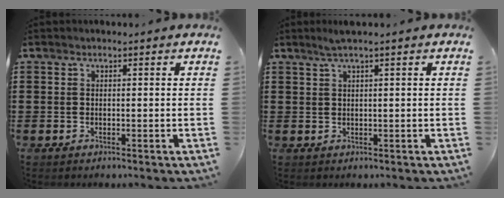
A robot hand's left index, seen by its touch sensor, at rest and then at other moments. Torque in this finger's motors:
{"motor_torque": [1.02, -1.12, 0.19, 0.07]}